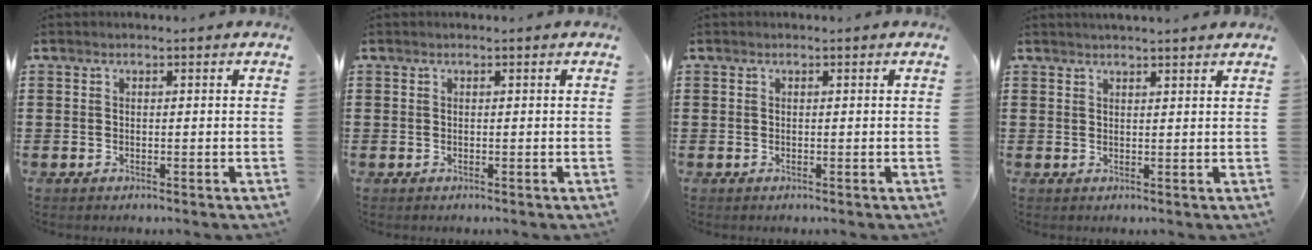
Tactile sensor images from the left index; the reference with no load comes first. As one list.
[{"total": 0.0}, {"total": 0.0}, {"total": 1.5, "force": [1.5, 0.0, 0.3], "torque": [-0.010, 0.002, 0.029]}]